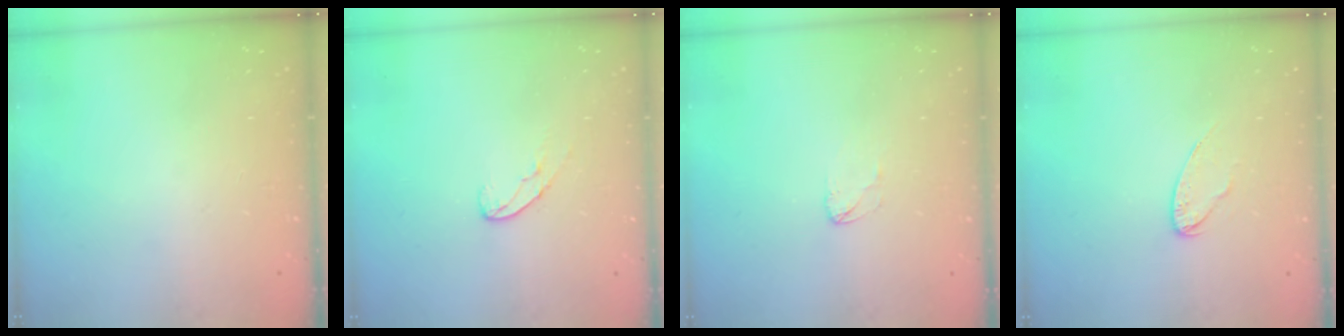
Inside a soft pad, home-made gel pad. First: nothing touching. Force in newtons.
{"total": 5.3, "press": 5.3, "slide": 0.5}
{"total": 2.5, "press": 2.5, "slide": 0.2}
{"total": 7.6, "press": 7.6, "slide": 0.3}